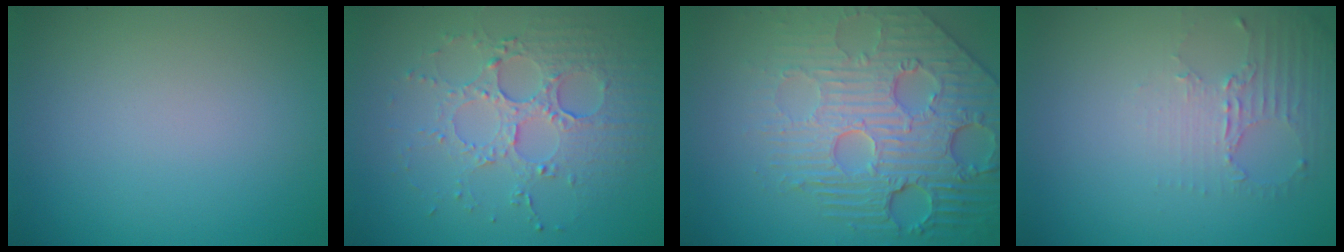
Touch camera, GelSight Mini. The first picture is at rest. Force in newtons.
{"total": 4.0, "press": 3.7, "slide": 1.4}
{"total": 8.6, "press": 6.0, "slide": 6.1}
{"total": 2.3, "press": 1.8, "slide": 1.6}